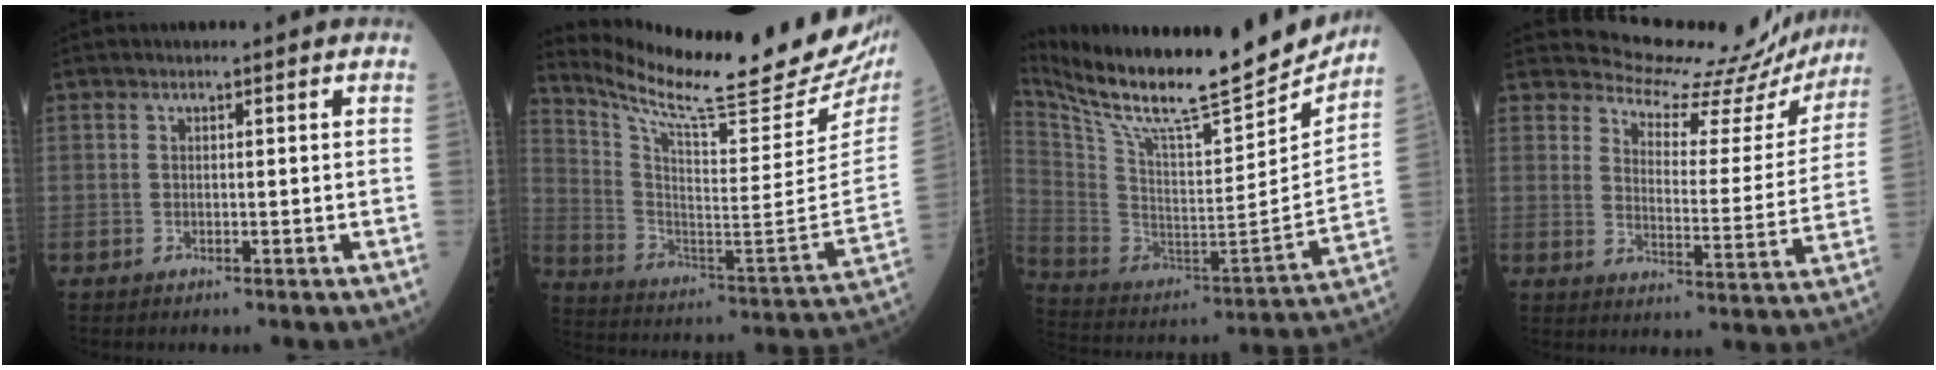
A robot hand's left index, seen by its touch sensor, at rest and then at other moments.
{"total": 26.5, "force": [23.3, 1.1, 12.7], "torque": [-0.226, -0.098, 0.335]}
{"total": 25.9, "force": [22.9, 3.7, 11.7], "torque": [-0.230, -0.050, 0.360]}
{"total": 16.6, "force": [16.2, 3.2, 1.3], "torque": [-0.009, -0.064, 0.183]}